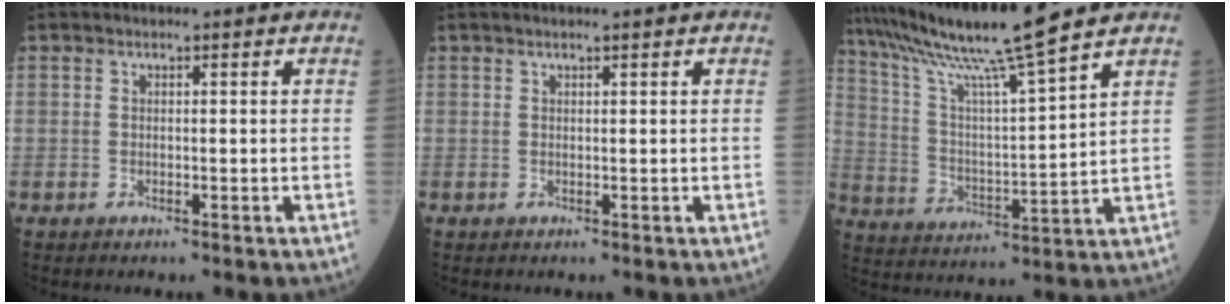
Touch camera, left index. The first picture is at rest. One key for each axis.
{"total": 1.0, "fx": 0.8, "fy": -0.1, "fz": 0.6, "tx": -0.009, "ty": 0.005, "tz": 0.015}
{"total": 14.3, "fx": 11.9, "fy": -1.9, "fz": 7.7, "tx": -0.146, "ty": 0.001, "tz": 0.215}